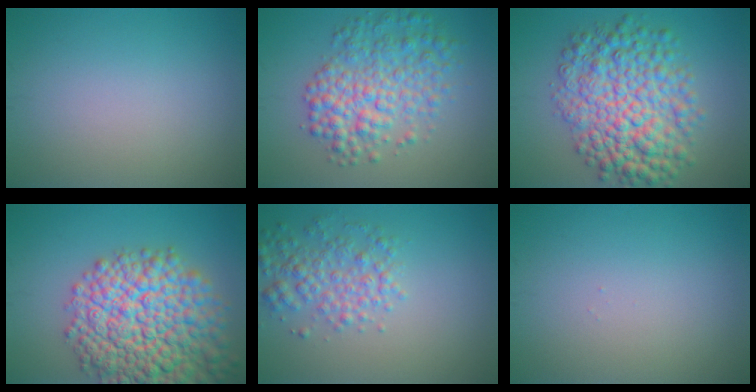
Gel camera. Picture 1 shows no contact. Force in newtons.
{"total": 6.1, "press": 6.1, "slide": 0.1}
{"total": 9.3, "press": 9.3, "slide": 0.1}
{"total": 13.5, "press": 13.5, "slide": 0.6}
{"total": 3.7, "press": 3.7, "slide": 0.2}
{"total": 0.0}